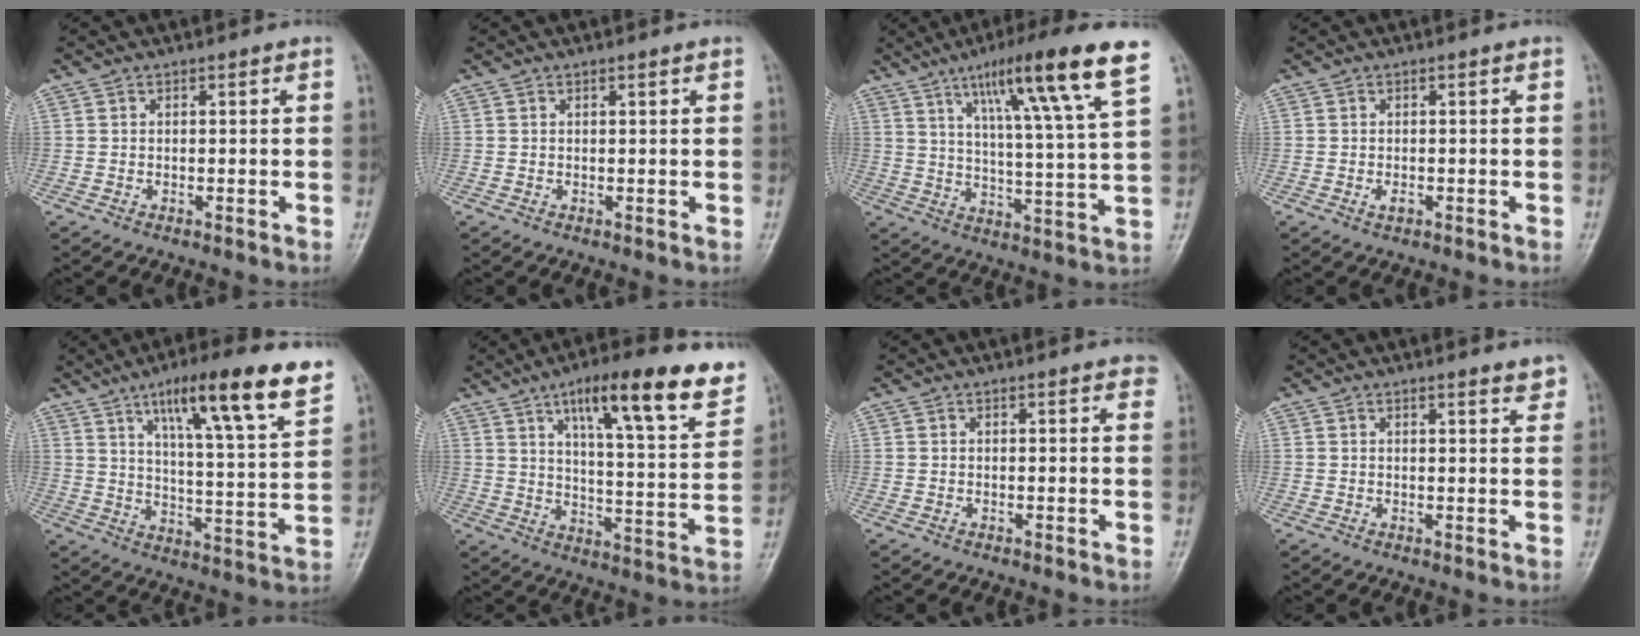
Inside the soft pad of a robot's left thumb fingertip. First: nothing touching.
{"total": 0.6, "force": [0.4, 0.0, 0.5], "torque": [-0.009, 0.000, 0.006]}
{"total": 17.5, "force": [10.0, 1.1, 14.3], "torque": [-0.216, -0.038, 0.152]}
{"total": 1.3, "force": [-0.4, 0.6, 1.0], "torque": [-0.016, 0.005, -0.005]}
{"total": 19.0, "force": [11.3, 2.9, 14.9], "torque": [-0.203, -0.047, 0.175]}
{"total": 20.5, "force": [12.0, 4.7, 15.9], "torque": [-0.198, -0.043, 0.181]}
{"total": 2.7, "force": [1.8, 0.8, 1.7], "torque": [-0.009, 0.002, 0.016]}
{"total": 2.8, "force": [2.2, 0.5, 1.7], "torque": [-0.011, -0.012, 0.026]}